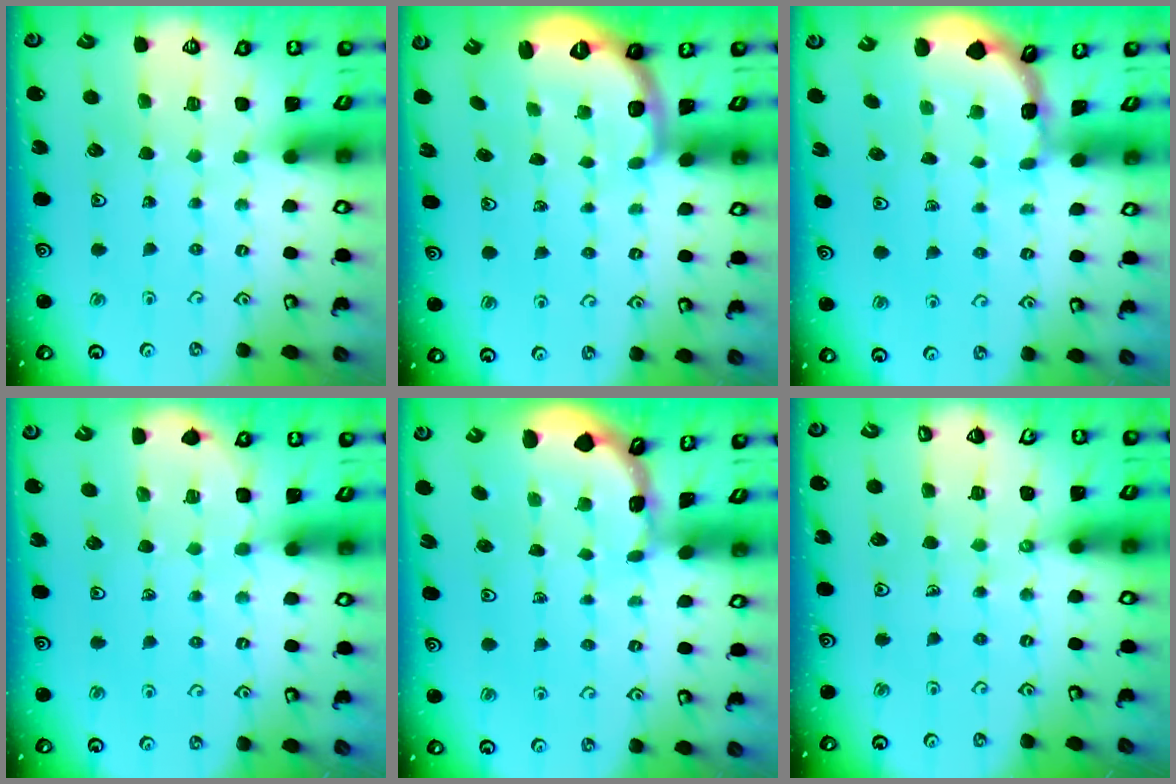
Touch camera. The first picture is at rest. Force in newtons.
{"total": 2.6, "press": 1.5, "slide": 2.1}
{"total": 1.6, "press": 1.6, "slide": 0.1}
{"total": 5.2, "press": 4.7, "slide": 2.1}
{"total": 1.2, "press": 1.1, "slide": 0.2}
{"total": 1.7, "press": 1.7, "slide": 0.2}